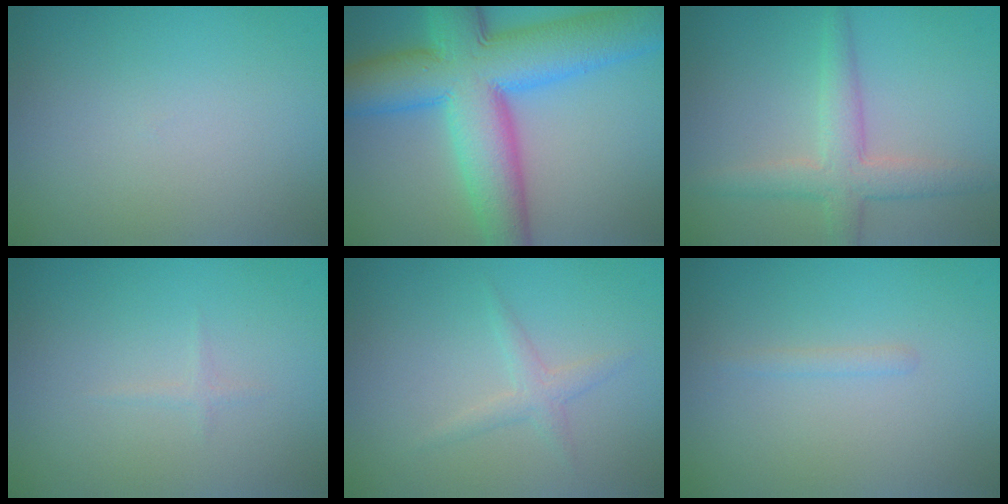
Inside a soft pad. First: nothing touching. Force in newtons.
{"total": 12.6, "press": 12.6, "slide": 0.4}
{"total": 3.8, "press": 3.8, "slide": 0.2}
{"total": 0.5, "press": 0.5, "slide": 0.0}
{"total": 1.6, "press": 1.6, "slide": 0.0}
{"total": 0.7, "press": 0.7, "slide": 0.1}